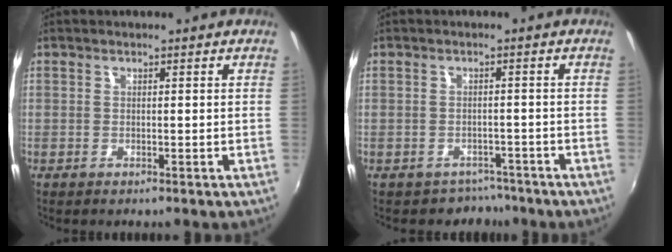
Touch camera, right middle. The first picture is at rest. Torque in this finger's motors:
{"motor_torque": [0.17, -0.15, 0.02, 0.00]}